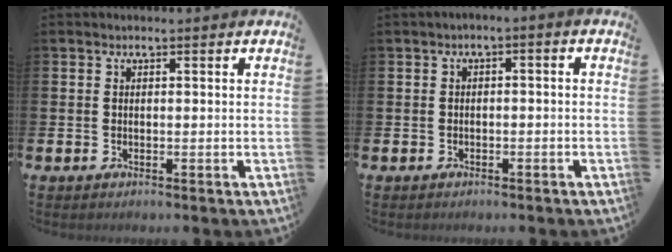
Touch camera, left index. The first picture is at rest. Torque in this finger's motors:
{"motor_torque": [1.02, -1.11, -0.01, 0.13]}